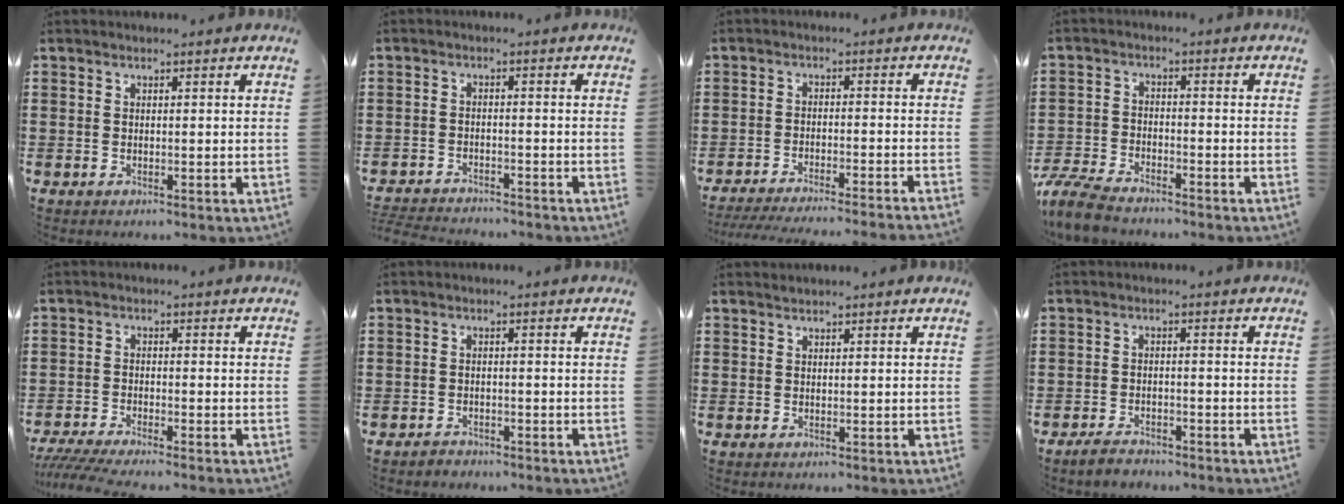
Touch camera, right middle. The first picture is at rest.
{"total": 3.0, "force": [-3.0, 0.2, 0.0], "torque": [-0.014, -0.004, -0.067]}
{"total": 3.9, "force": [-3.6, -0.4, 1.2], "torque": [-0.019, -0.003, -0.073]}
{"total": 5.7, "force": [-5.3, 1.0, 1.9], "torque": [-0.062, -0.003, -0.111]}
{"total": 3.1, "force": [-2.8, 0.0, 1.3], "torque": [-0.037, -0.010, -0.060]}
{"total": 1.3, "force": [-1.2, 0.5, 0.0], "torque": [-0.004, 0.004, -0.027]}
{"total": 0.6, "force": [0.6, -0.1, 0.0], "torque": [-0.001, -0.003, 0.012]}
{"total": 2.4, "force": [-2.3, 0.6, 0.6], "torque": [-0.015, 0.005, -0.047]}